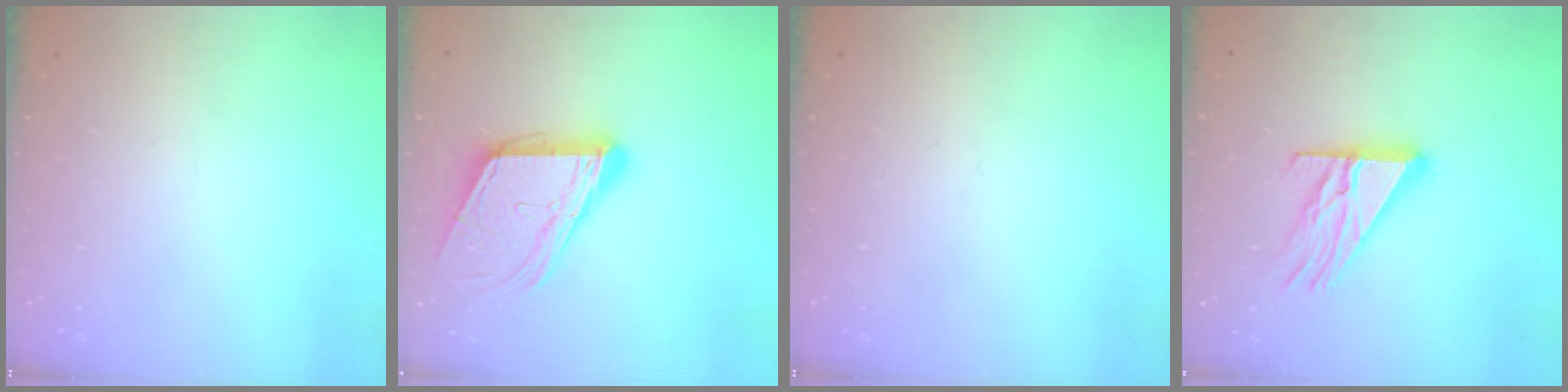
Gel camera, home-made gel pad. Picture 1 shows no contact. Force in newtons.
{"total": 16.0, "press": 15.6, "slide": 3.7}
{"total": 0.0}
{"total": 14.6, "press": 14.5, "slide": 1.4}